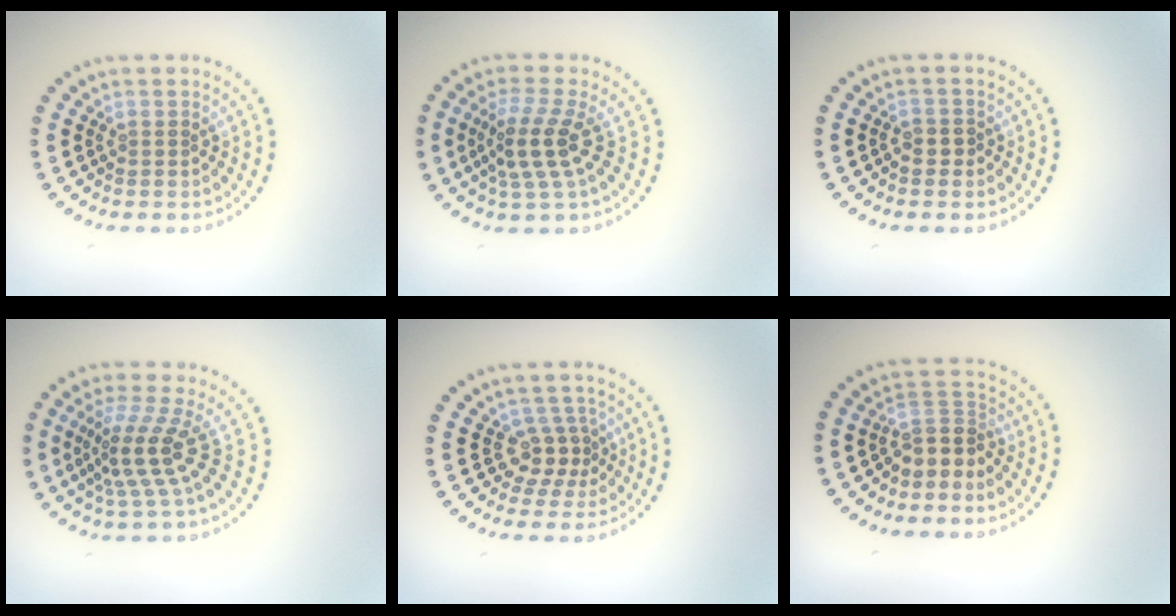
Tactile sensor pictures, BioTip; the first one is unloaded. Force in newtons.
{"total": 3.8, "press": 3.1, "slide": 2.2}
{"total": 0.7, "press": 0.7, "slide": 0.3}
{"total": 4.0, "press": 2.8, "slide": 2.9}
{"total": 2.8, "press": 2.1, "slide": 1.9}
{"total": 2.7, "press": 2.0, "slide": 1.7}